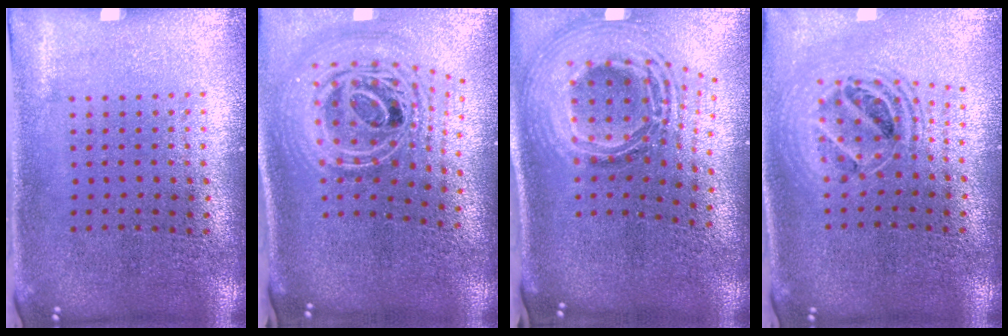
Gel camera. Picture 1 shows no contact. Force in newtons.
{"total": 3.0, "press": 2.1, "slide": 2.1}
{"total": 3.0, "press": 2.0, "slide": 2.2}
{"total": 1.8, "press": 1.5, "slide": 1.0}